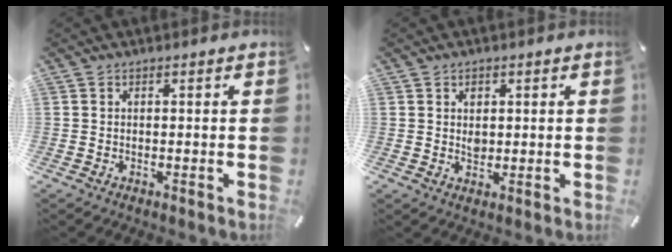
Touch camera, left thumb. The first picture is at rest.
{"total": 2.2, "force": [0.4, 1.9, 1.0], "torque": [-0.007, -0.002, 0.003]}